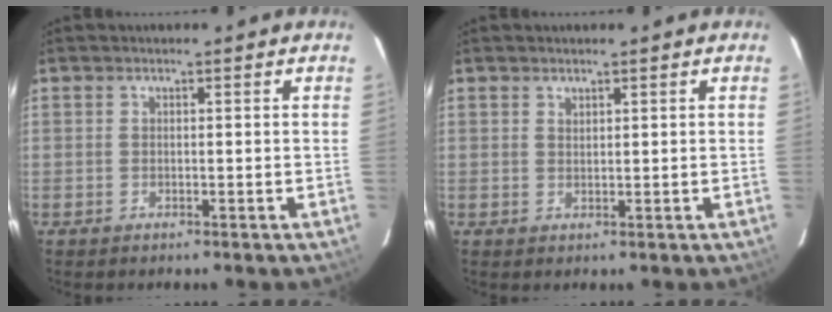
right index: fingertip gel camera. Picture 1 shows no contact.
{"total": 1.0, "force": [0.8, 0.4, 0.2], "torque": [-0.003, 0.000, 0.016]}